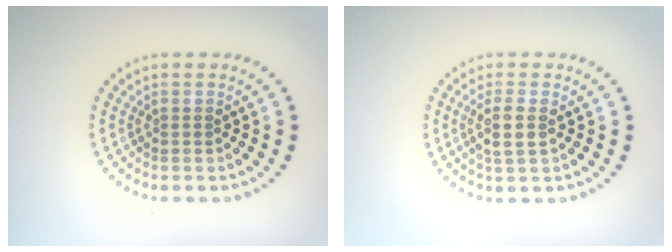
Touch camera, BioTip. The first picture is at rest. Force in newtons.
{"total": 2.3, "press": 2.0, "slide": 1.0}